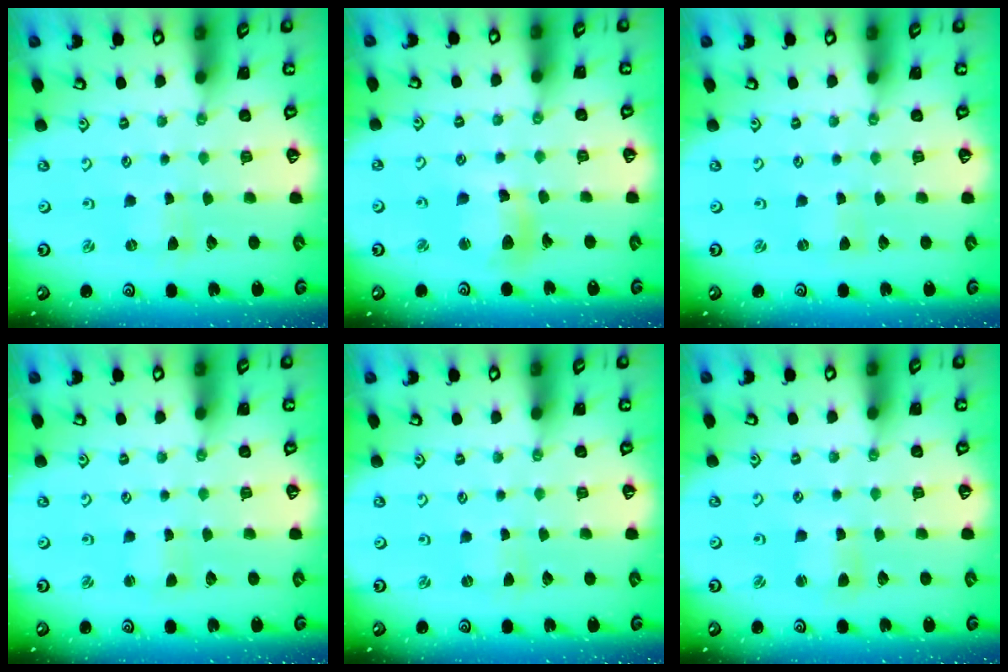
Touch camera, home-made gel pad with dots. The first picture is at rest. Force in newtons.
{"total": 10.5, "press": 10.4, "slide": 1.3}
{"total": 0.0}
{"total": 1.5, "press": 1.5, "slide": 0.0}
{"total": 0.0}
{"total": 2.7, "press": 2.7, "slide": 0.4}